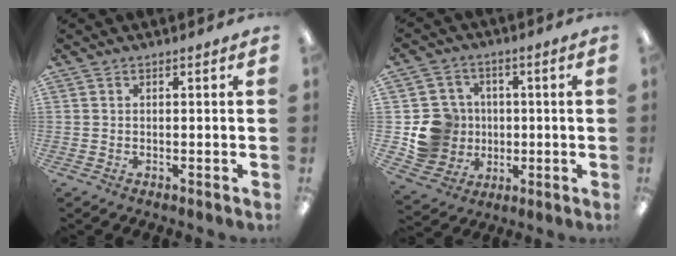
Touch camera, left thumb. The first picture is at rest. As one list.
[{"total": 11.5, "force": [-0.8, 11.0, 3.0], "torque": [-0.072, 0.018, 0.002]}]